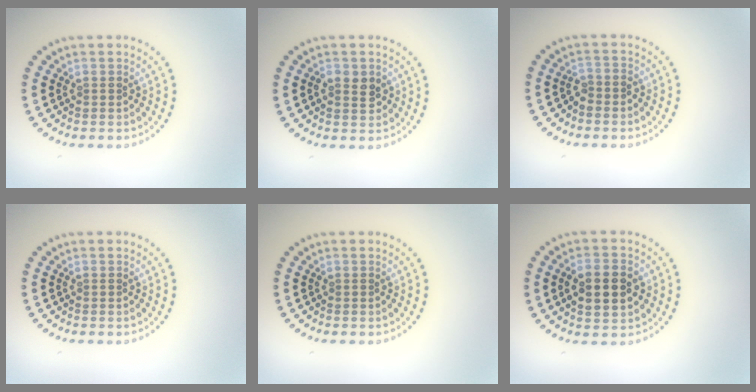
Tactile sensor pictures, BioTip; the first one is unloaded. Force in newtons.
{"total": 2.1, "press": 2.1, "slide": 0.1}
{"total": 1.3, "press": 1.1, "slide": 0.7}
{"total": 0.0}
{"total": 0.0}
{"total": 4.1, "press": 4.1, "slide": 0.3}